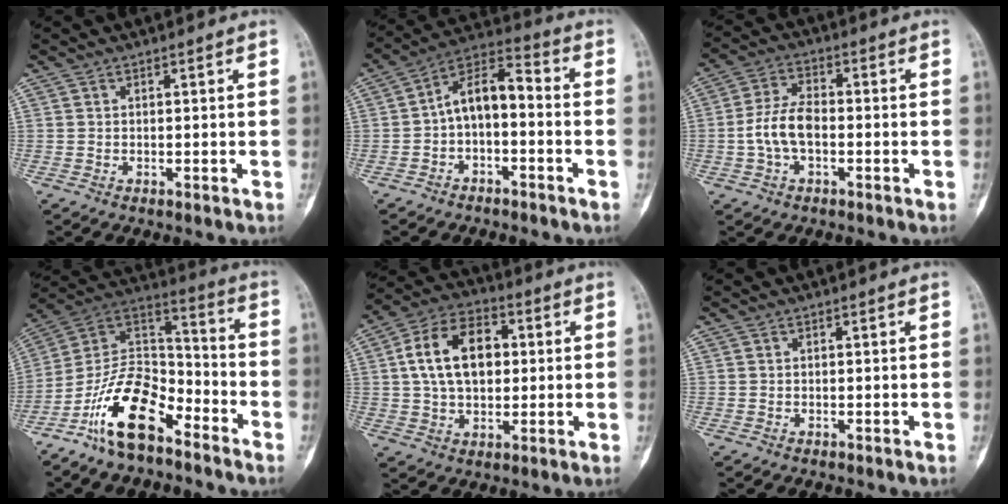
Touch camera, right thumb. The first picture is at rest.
{"total": 9.5, "force": [-1.8, 5.2, 7.8], "torque": [-0.121, 0.054, -0.043]}
{"total": 7.8, "force": [-1.5, 4.3, 6.3], "torque": [-0.131, 0.024, -0.034]}
{"total": 16.5, "force": [-10.1, 7.8, 10.5], "torque": [-0.180, 0.084, -0.195]}
{"total": 14.3, "force": [2.2, 9.3, 10.7], "torque": [-0.162, 0.017, 0.032]}
{"total": 0.0}